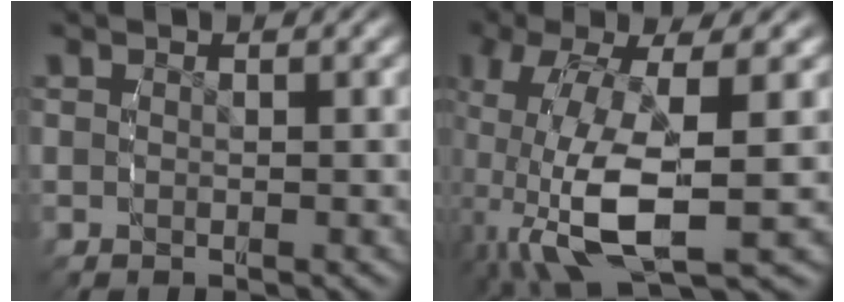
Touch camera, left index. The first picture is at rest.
{"total": 8.8, "force": [-1.1, 3.8, 7.9], "torque": [-0.175, -0.027, 0.010]}